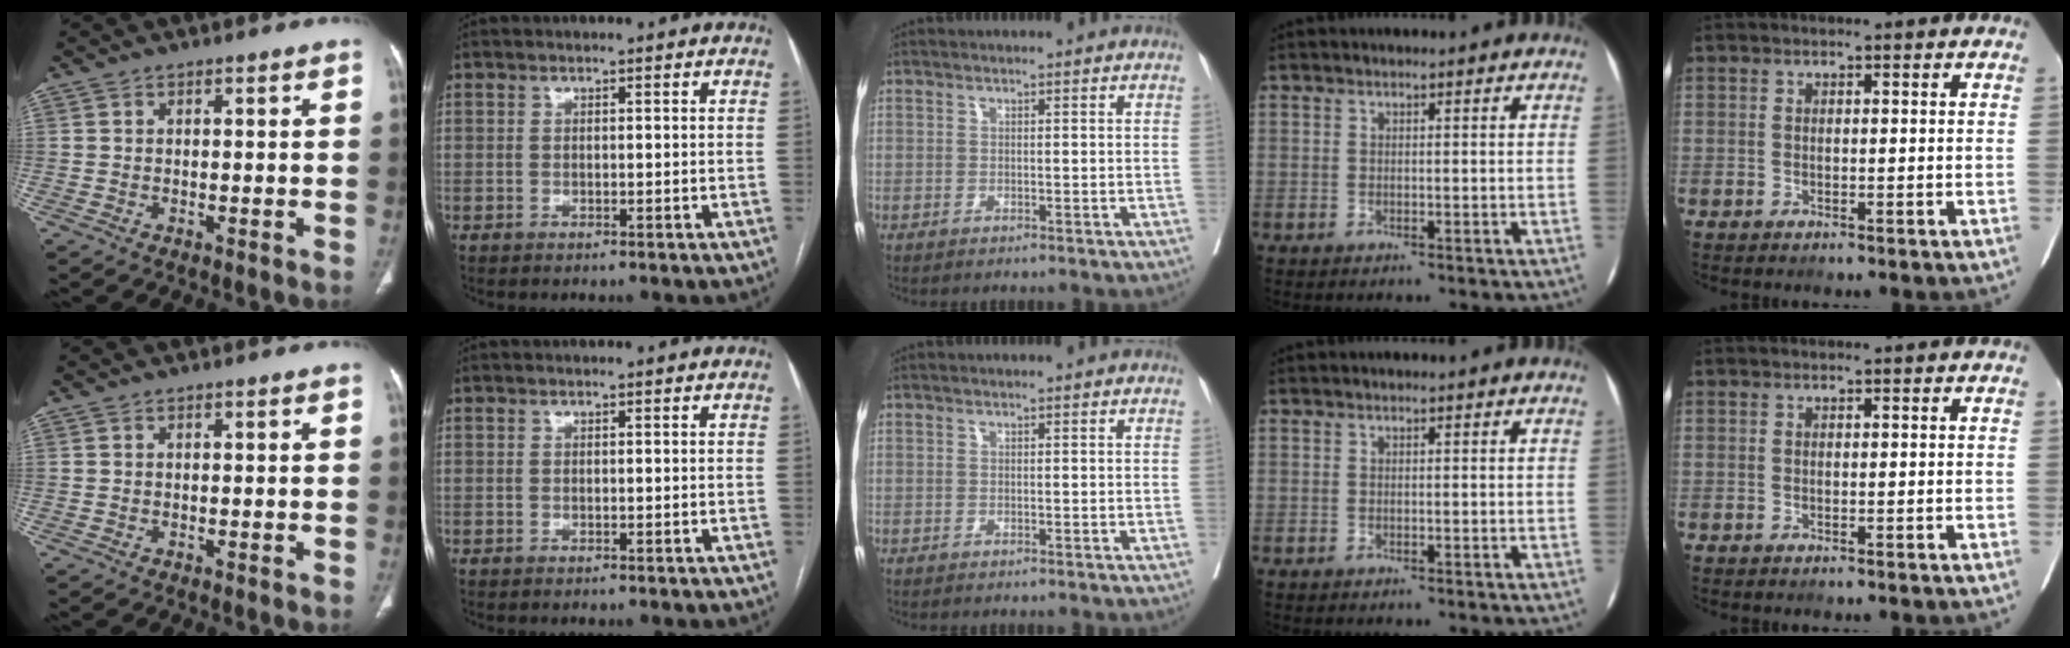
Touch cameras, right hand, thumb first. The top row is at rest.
{}